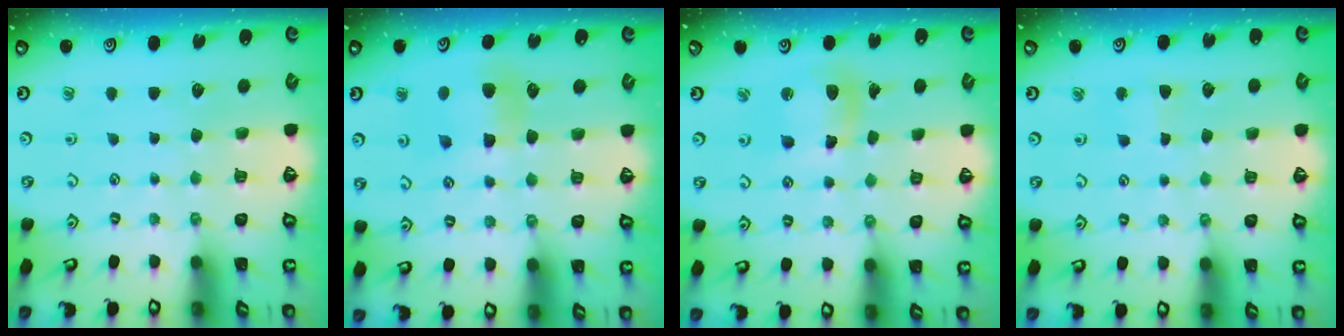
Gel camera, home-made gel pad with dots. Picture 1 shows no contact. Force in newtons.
{"total": 6.2, "press": 6.2, "slide": 0.6}
{"total": 10.4, "press": 10.3, "slide": 1.2}
{"total": 2.1, "press": 2.0, "slide": 0.4}